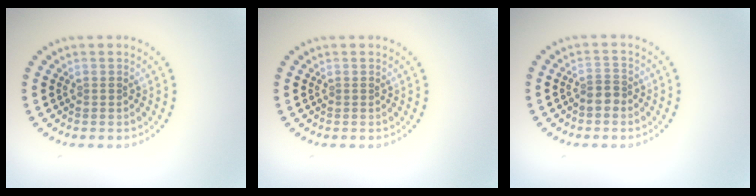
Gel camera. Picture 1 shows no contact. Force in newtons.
{"total": 0.0}
{"total": 1.9, "press": 1.6, "slide": 0.9}